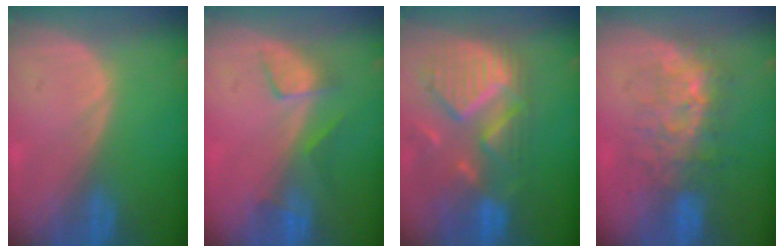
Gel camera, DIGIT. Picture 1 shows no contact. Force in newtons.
{"total": 4.2, "press": 4.1, "slide": 1.3}
{"total": 11.8, "press": 10.3, "slide": 5.6}
{"total": 8.0, "press": 7.6, "slide": 2.4}